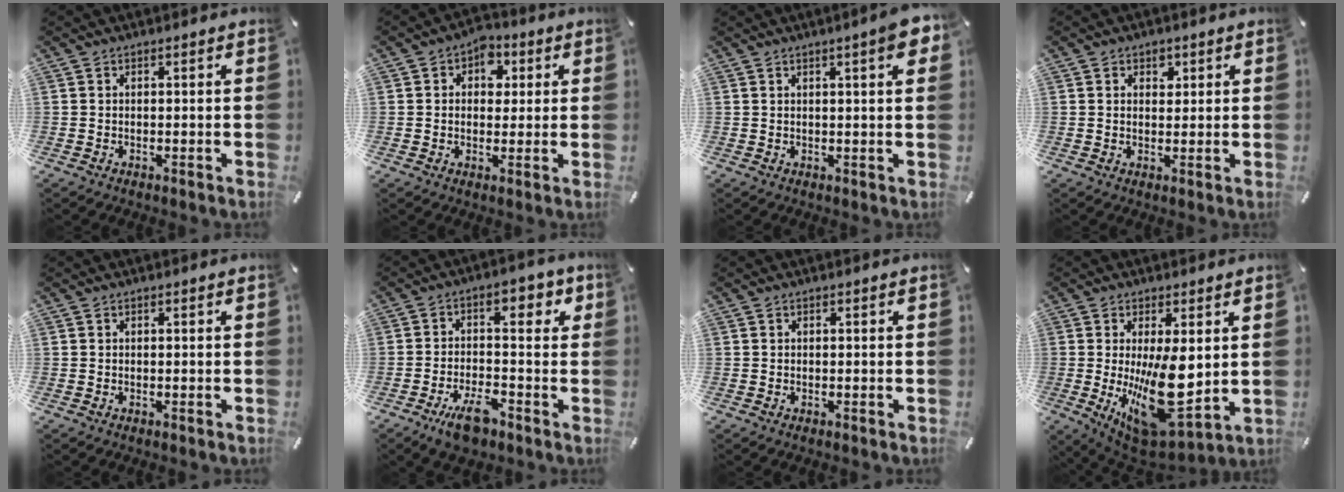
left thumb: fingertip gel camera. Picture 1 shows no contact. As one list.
[{"total": 6.3, "force": [1.2, 5.1, 3.5], "torque": [-0.038, 0.001, 0.013]}, {"total": 5.7, "force": [2.6, 0.9, 5.1], "torque": [-0.075, -0.005, 0.038]}, {"total": 2.5, "force": [1.1, 2.0, 1.1], "torque": [-0.001, -0.006, 0.014]}, {"total": 0.0}, {"total": 11.6, "force": [-3.2, 7.0, 8.7], "torque": [-0.110, 0.021, -0.056]}, {"total": 0.0}, {"total": 20.1, "force": [0.5, 9.2, 17.9], "torque": [-0.283, -0.042, 0.030]}]